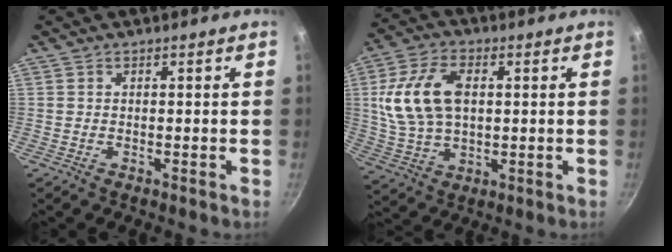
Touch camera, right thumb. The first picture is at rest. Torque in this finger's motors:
{"motor_torque": [-0.27, 1.28, 0.31, -0.17, 0.14]}